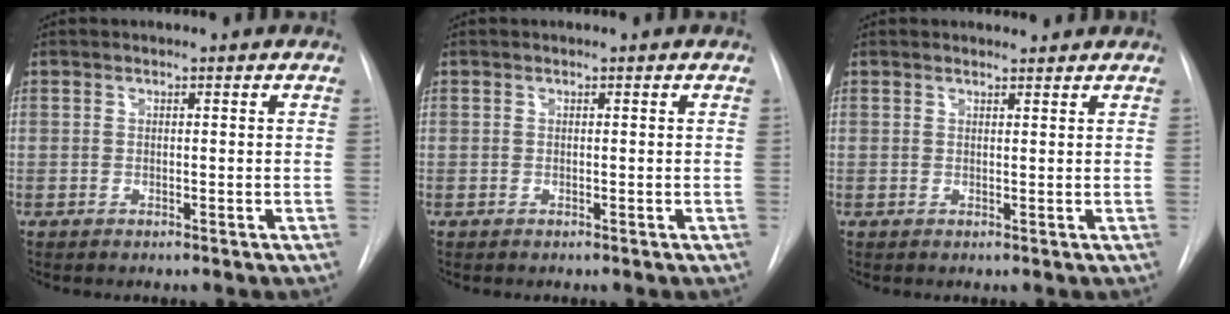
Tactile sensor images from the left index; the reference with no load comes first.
{"total": 0.0}
{"total": 1.2, "force": [1.2, 0.2, 0.0], "torque": [-0.007, 0.002, 0.018]}